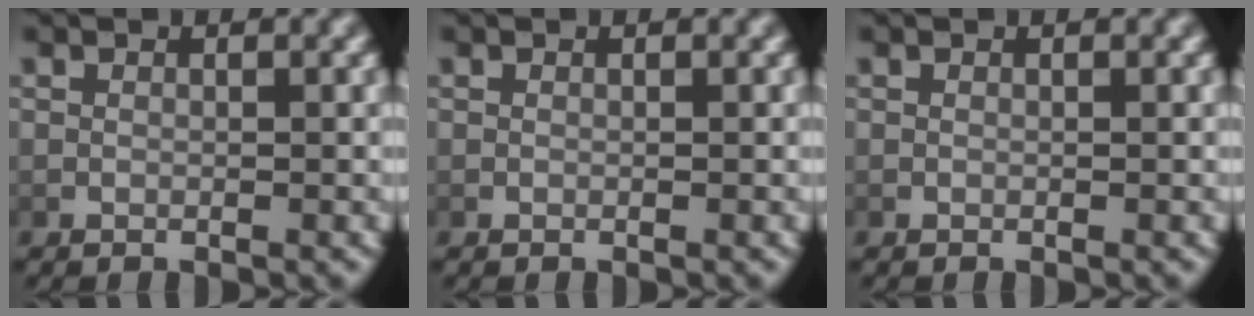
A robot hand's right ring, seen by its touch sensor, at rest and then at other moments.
{"total": 0.0}
{"total": 0.0}